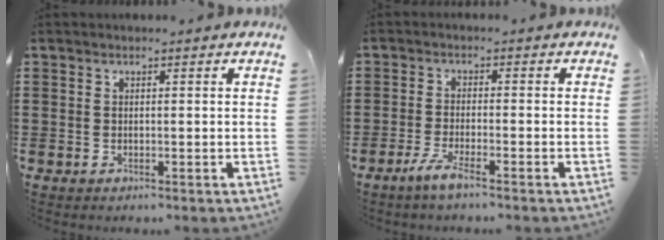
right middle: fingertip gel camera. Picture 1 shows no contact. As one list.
[{"total": 3.7, "force": [-2.7, 0.1, 2.6], "torque": [-0.056, -0.006, -0.052]}]